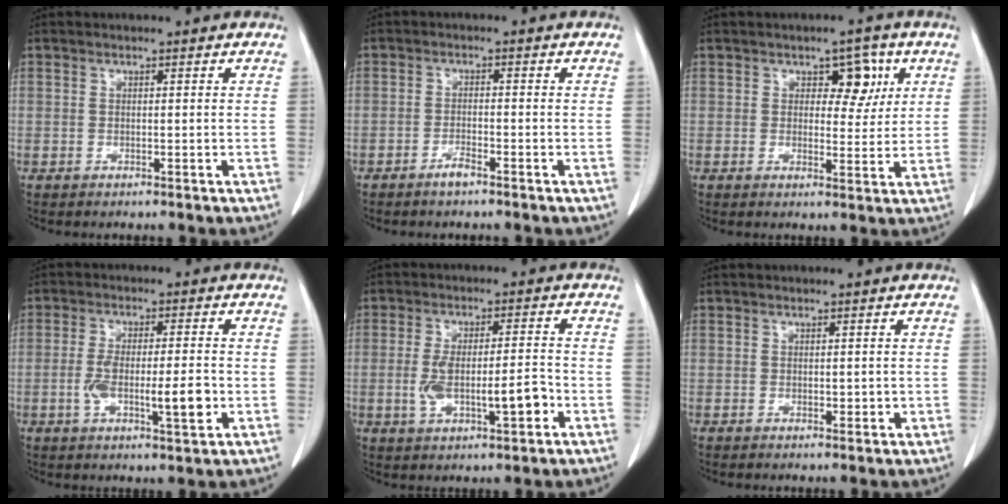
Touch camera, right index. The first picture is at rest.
{"total": 2.0, "force": [-1.6, 0.2, 1.2], "torque": [-0.027, 0.000, -0.028]}
{"total": 5.1, "force": [2.0, 3.0, 3.7], "torque": [-0.038, 0.008, 0.028]}
{"total": 8.5, "force": [-1.9, 1.7, 8.1], "torque": [-0.143, -0.002, -0.030]}
{"total": 8.9, "force": [-2.2, 2.3, 8.3], "torque": [-0.154, 0.010, -0.029]}
{"total": 1.4, "force": [-0.1, 0.8, 1.2], "torque": [-0.013, -0.002, 0.002]}